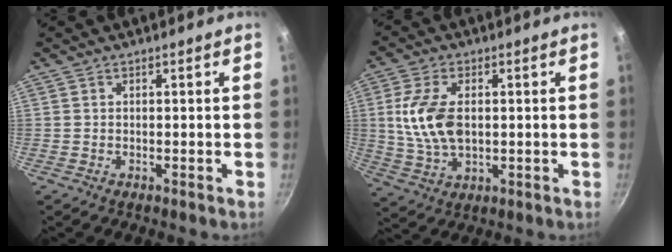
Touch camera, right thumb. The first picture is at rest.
{"total": 11.1, "force": [1.1, 6.4, 9.0], "torque": [-0.174, -0.004, 0.022]}